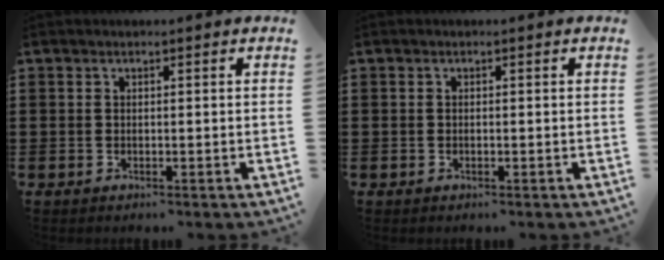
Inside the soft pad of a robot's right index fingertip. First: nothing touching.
{"total": 0.0}